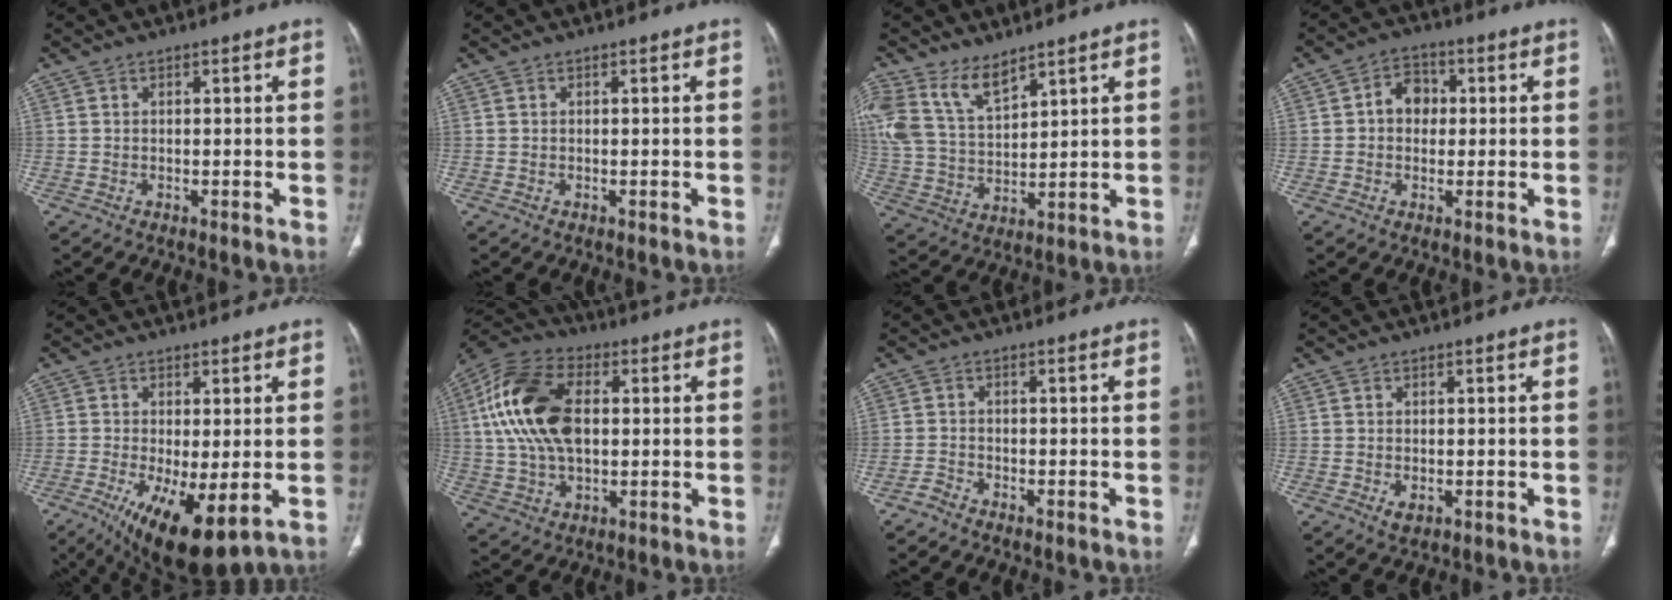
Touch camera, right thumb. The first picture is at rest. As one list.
[{"total": 0.0}, {"total": 11.4, "force": [7.7, 5.5, 6.3], "torque": [-0.118, -0.028, 0.172]}, {"total": 5.5, "force": [0.5, 4.5, 3.2], "torque": [-0.027, 0.013, 0.000]}, {"total": 12.2, "force": [-3.9, 4.1, 10.9], "torque": [-0.185, -0.025, -0.048]}, {"total": 18.2, "force": [2.8, 10.8, 14.4], "torque": [-0.281, 0.014, 0.047]}, {"total": 1.6, "force": [-1.5, 0.4, 0.2], "torque": [-0.009, 0.003, -0.033]}, {"total": 1.9, "force": [-0.6, 1.2, 1.4], "torque": [-0.022, -0.001, -0.003]}]